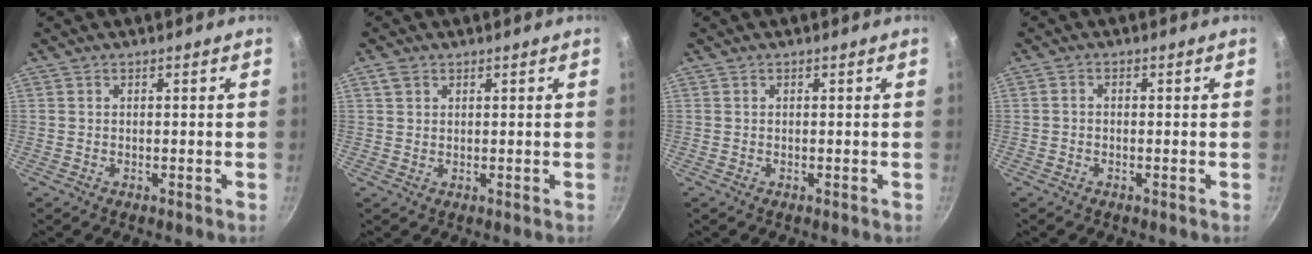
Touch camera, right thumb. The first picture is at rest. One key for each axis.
{"total": 2.2, "fx": 1.1, "fy": 1.6, "fz": 1.0, "tx": -0.014, "ty": -0.001, "tz": 0.021}
{"total": 0.0}
{"total": 1.0, "fx": -0.4, "fy": 0.7, "fz": 0.6, "tx": -0.013, "ty": 0.006, "tz": -0.010}